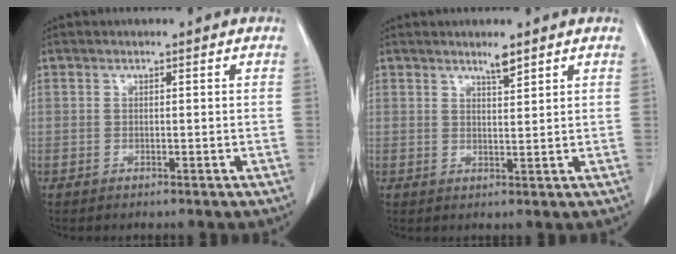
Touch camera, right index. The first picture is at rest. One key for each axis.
{"total": 2.3, "fx": 1.9, "fy": 0.0, "fz": 1.3, "tx": -0.026, "ty": -0.003, "tz": 0.034}